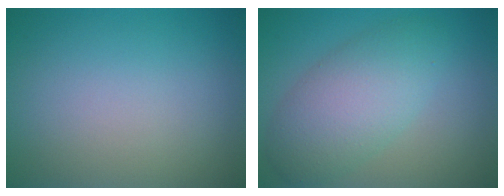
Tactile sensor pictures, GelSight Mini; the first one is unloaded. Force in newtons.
{"total": 4.3, "press": 4.3, "slide": 0.3}